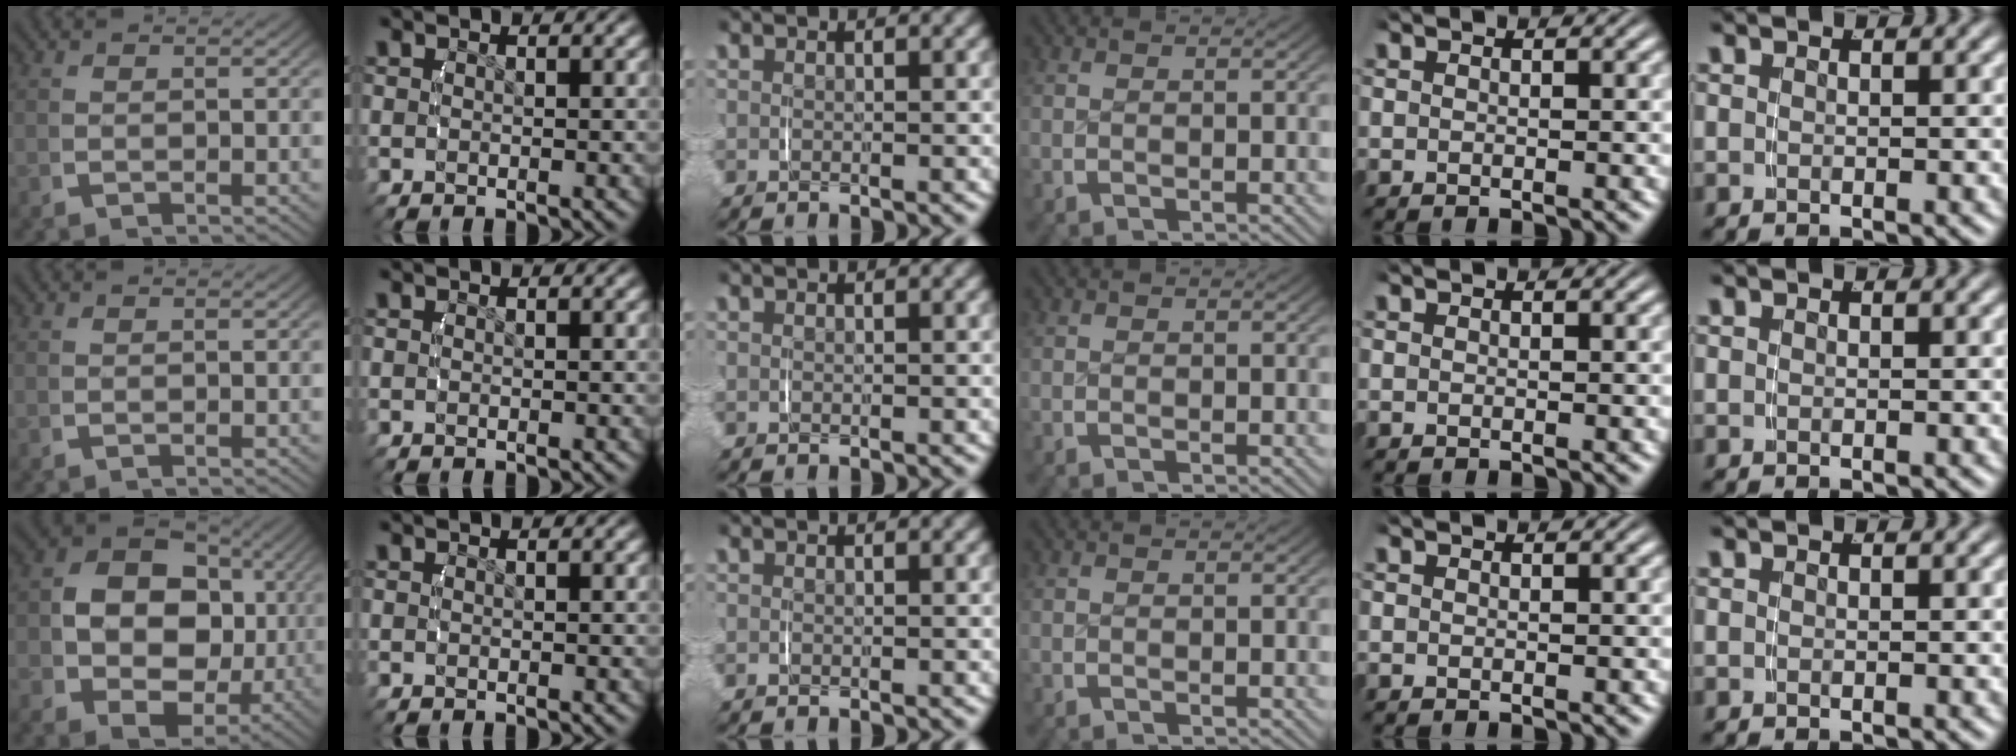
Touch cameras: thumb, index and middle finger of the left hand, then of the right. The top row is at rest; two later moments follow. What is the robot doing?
{"motion": "lift_and_place", "object": "backpack"}